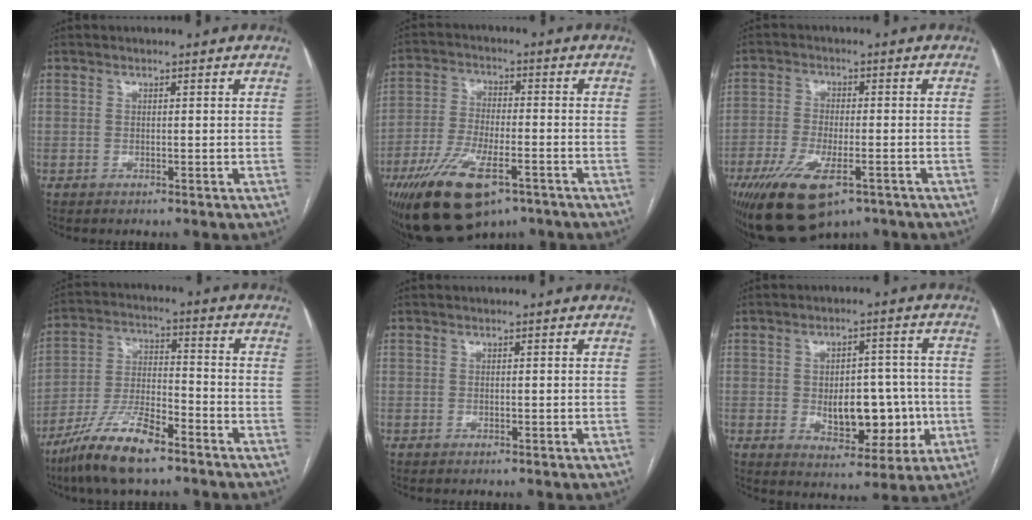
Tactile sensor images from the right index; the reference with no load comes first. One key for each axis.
{"total": 14.2, "fx": -8.2, "fy": 5.1, "fz": 10.3, "tx": -0.201, "ty": -0.013, "tz": -0.135}
{"total": 11.8, "fx": -6.8, "fy": 4.3, "fz": 8.5, "tx": -0.157, "ty": -0.017, "tz": -0.111}
{"total": 12.6, "fx": -8.7, "fy": 2.8, "fz": 8.6, "tx": -0.175, "ty": -0.013, "tz": -0.161}
{"total": 0.0}
{"total": 10.6, "fx": -1.4, "fy": 6.1, "fz": 8.5, "tx": -0.111, "ty": 0.013, "tz": -0.008}